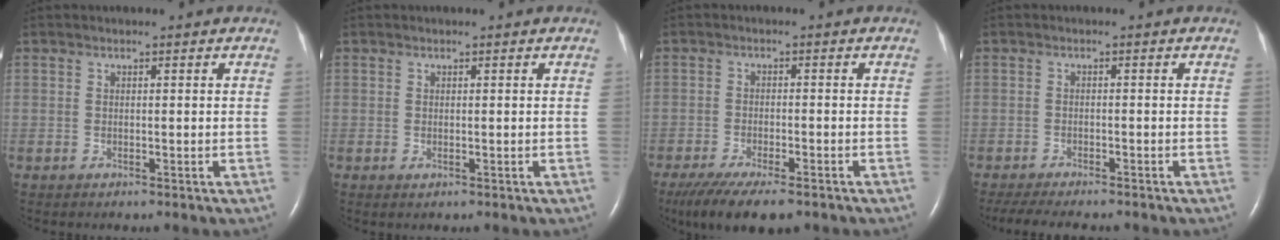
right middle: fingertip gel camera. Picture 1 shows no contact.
{"total": 0.6, "force": [-0.1, 0.2, 0.5], "torque": [-0.012, -0.003, 0.002]}
{"total": 11.5, "force": [-8.5, 3.0, 7.1], "torque": [-0.123, -0.022, -0.132]}
{"total": 10.3, "force": [-8.8, 2.4, 4.8], "torque": [-0.079, -0.013, -0.123]}